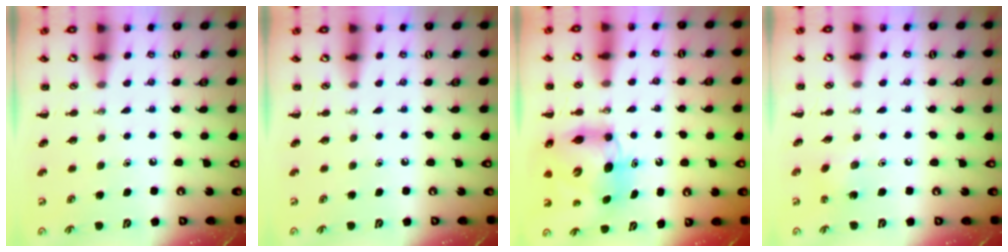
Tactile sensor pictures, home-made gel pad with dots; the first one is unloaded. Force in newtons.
{"total": 0.0}
{"total": 8.9, "press": 8.6, "slide": 2.4}
{"total": 3.6, "press": 3.4, "slide": 1.0}